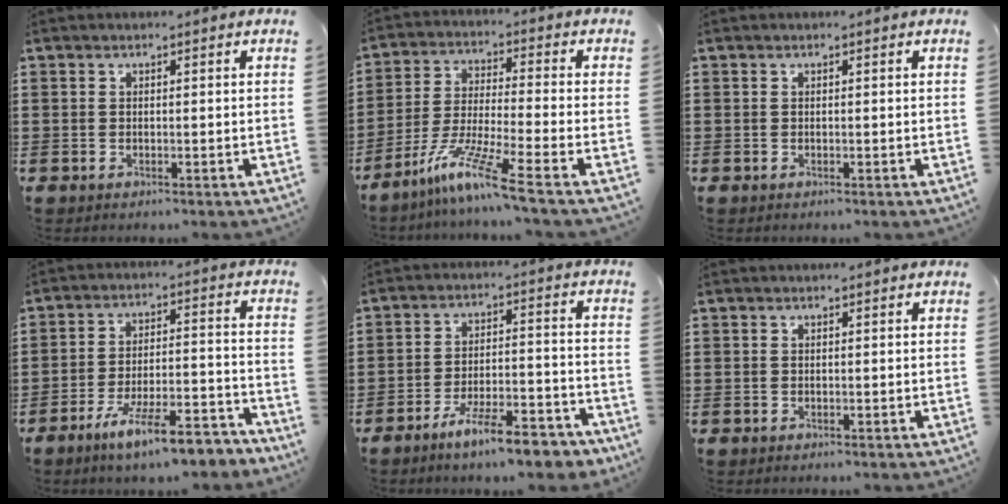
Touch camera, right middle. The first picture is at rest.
{"total": 9.7, "force": [-7.1, -0.1, 6.6], "torque": [-0.137, -0.011, -0.142]}
{"total": 0.0}
{"total": 9.9, "force": [-7.9, 1.0, 5.8], "torque": [-0.101, 0.013, -0.150]}
{"total": 9.7, "force": [-8.0, 1.3, 5.5], "torque": [-0.087, 0.016, -0.147]}
{"total": 0.0}